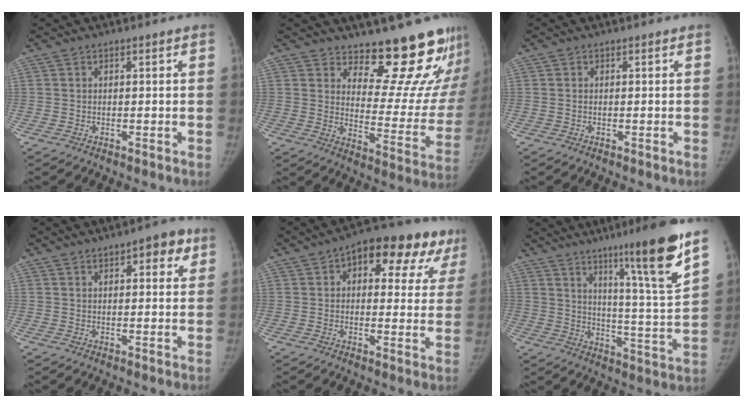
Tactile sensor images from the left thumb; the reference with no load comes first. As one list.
[{"total": 18.4, "force": [15.5, 6.0, 7.9], "torque": [-0.048, -0.150, 0.200]}, {"total": 0.0}, {"total": 6.0, "force": [3.1, 2.6, 4.5], "torque": [-0.035, -0.009, 0.034]}, {"total": 17.4, "force": [8.2, 8.8, 12.5], "torque": [-0.114, 0.011, 0.101]}, {"total": 17.8, "force": [10.8, 0.6, 14.2], "torque": [-0.196, -0.064, 0.168]}]